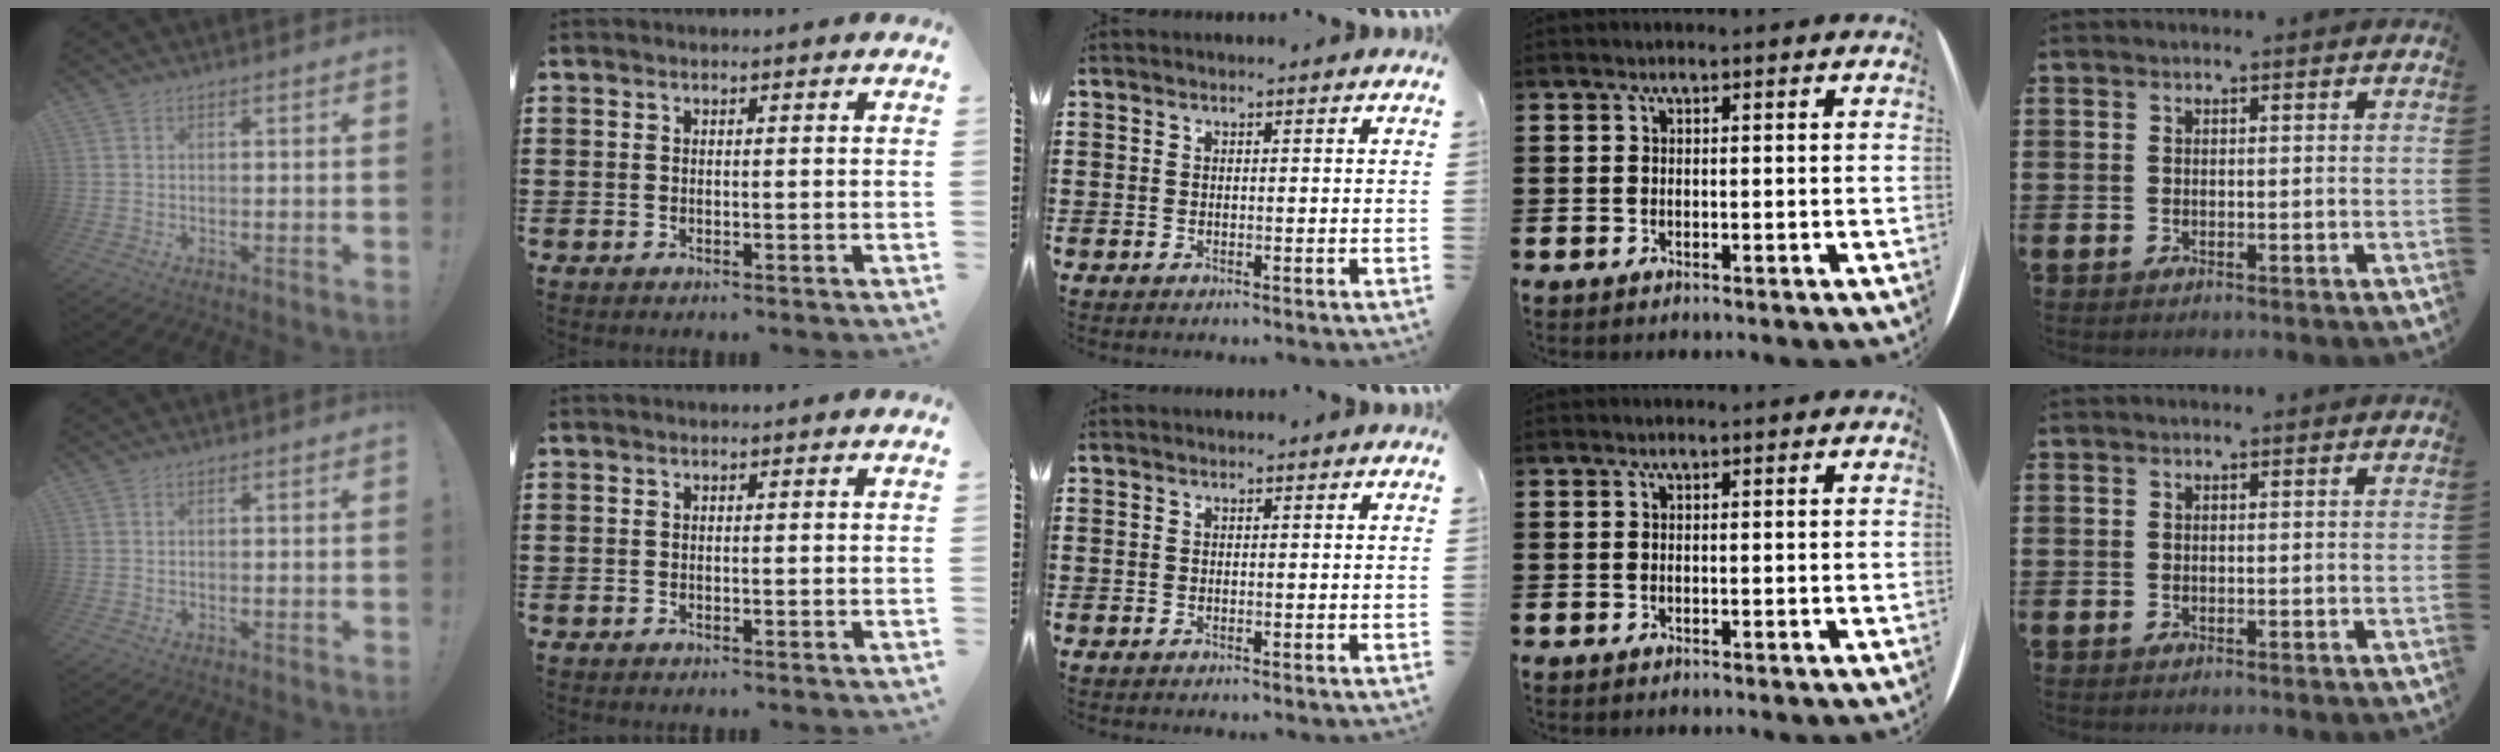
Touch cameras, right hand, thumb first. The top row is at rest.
{}